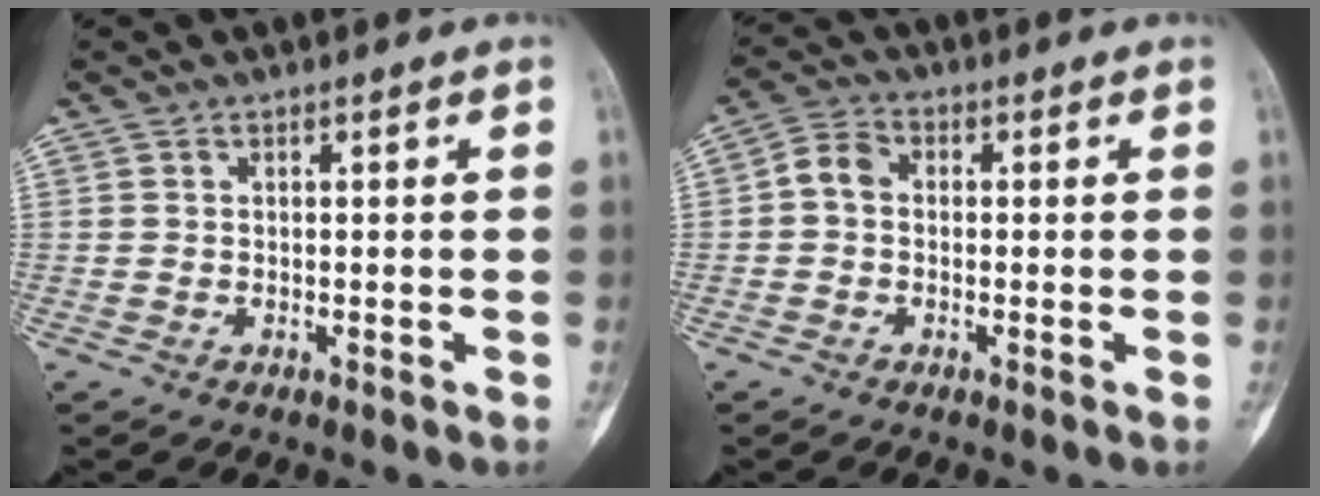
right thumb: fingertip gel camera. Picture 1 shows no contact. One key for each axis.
{"total": 4.2, "fx": -0.2, "fy": 3.2, "fz": 2.7, "tx": -0.043, "ty": 0.012, "tz": -0.018}